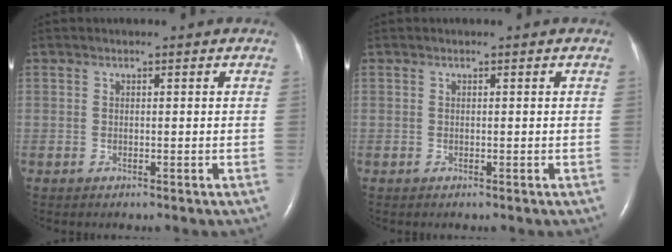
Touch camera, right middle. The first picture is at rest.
{"total": 0.0}